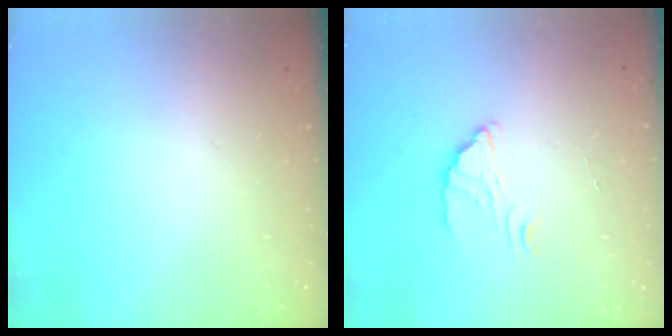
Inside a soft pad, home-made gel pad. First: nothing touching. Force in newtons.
{"total": 2.6, "press": 2.6, "slide": 0.1}